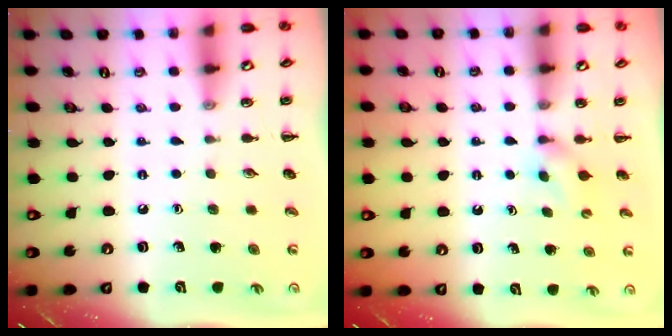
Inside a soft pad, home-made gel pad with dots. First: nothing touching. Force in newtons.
{"total": 3.5, "press": 3.4, "slide": 0.9}